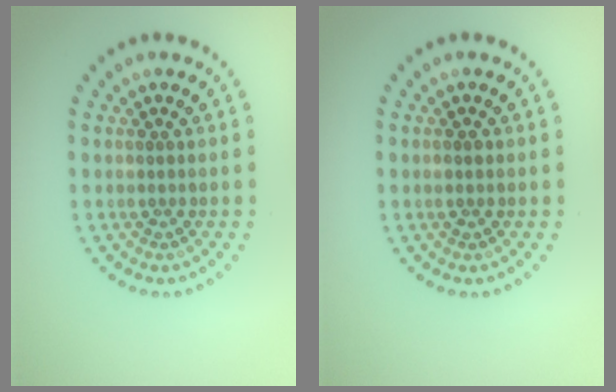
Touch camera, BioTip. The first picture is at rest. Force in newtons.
{"total": 1.0, "press": 1.0, "slide": 0.1}